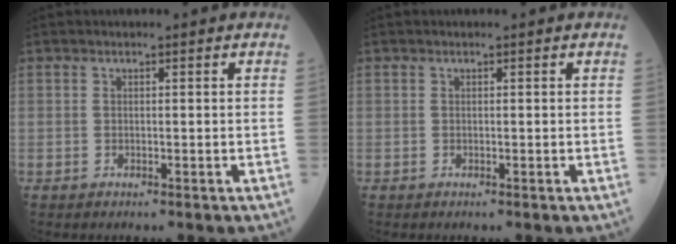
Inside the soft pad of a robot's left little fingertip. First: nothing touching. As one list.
[{"total": 0.0}]